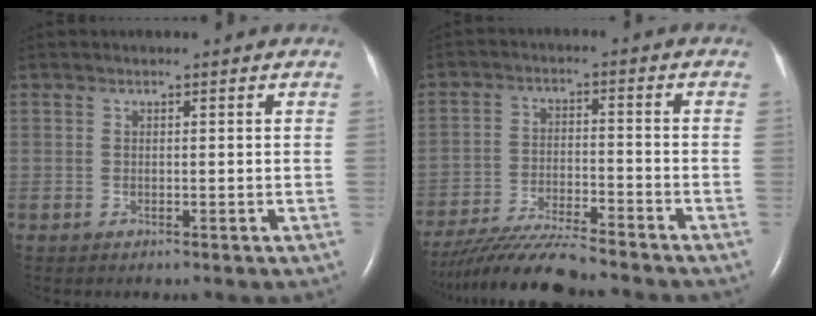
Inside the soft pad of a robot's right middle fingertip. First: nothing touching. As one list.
[{"total": 11.8, "force": [-10.7, 0.4, 5.0], "torque": [-0.088, -0.023, -0.186]}]